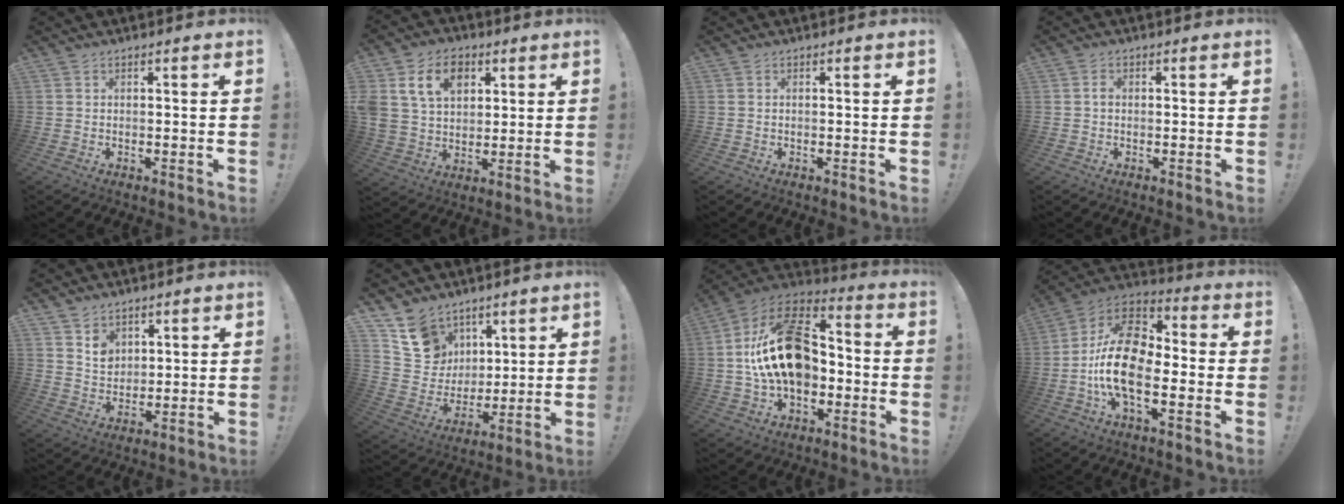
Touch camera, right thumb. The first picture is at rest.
{"total": 13.9, "force": [5.6, 10.4, 7.5], "torque": [-0.125, -0.013, 0.106]}
{"total": 0.0}
{"total": 0.8, "force": [-0.3, 0.6, 0.5], "torque": [-0.014, 0.007, -0.007]}
{"total": 5.7, "force": [3.6, 4.2, 1.2], "torque": [-0.010, -0.031, 0.066]}
{"total": 12.8, "force": [8.2, 9.4, 3.1], "torque": [-0.059, -0.057, 0.167]}
{"total": 22.3, "force": [0.7, 14.2, 17.2], "torque": [-0.307, 0.020, 0.018]}
{"total": 19.1, "force": [-4.1, 10.8, 15.2], "torque": [-0.287, 0.031, -0.063]}